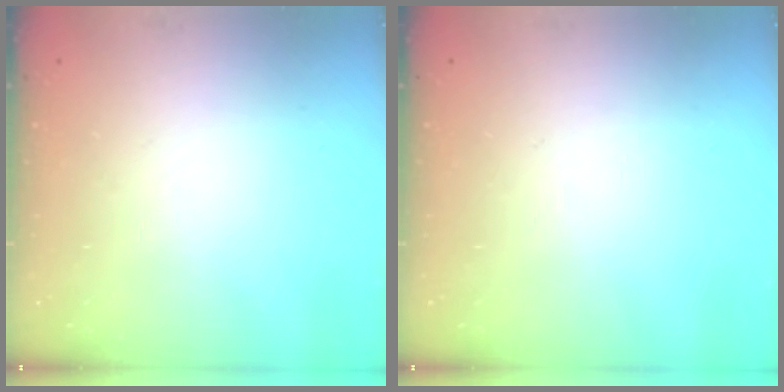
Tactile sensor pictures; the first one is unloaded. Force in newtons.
{"total": 0.0}